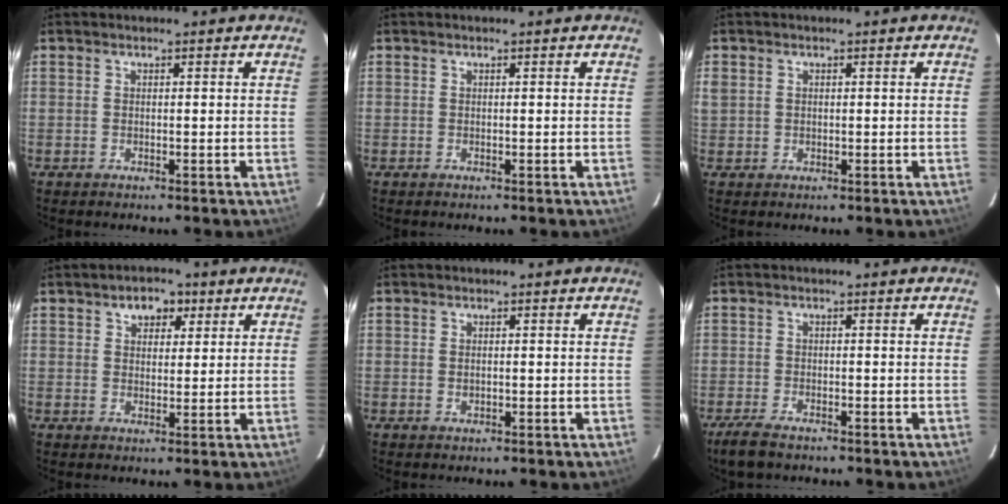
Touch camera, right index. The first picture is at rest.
{"total": 0.0}
{"total": 2.5, "force": [0.5, 2.3, 1.1], "torque": [-0.019, 0.003, 0.011]}
{"total": 4.7, "force": [2.4, 3.3, 2.4], "torque": [-0.032, 0.012, 0.037]}
{"total": 1.0, "force": [-0.1, 0.8, 0.6], "torque": [-0.011, -0.001, -0.001]}
{"total": 4.7, "force": [-3.7, 1.5, 2.5], "torque": [-0.072, -0.012, -0.073]}